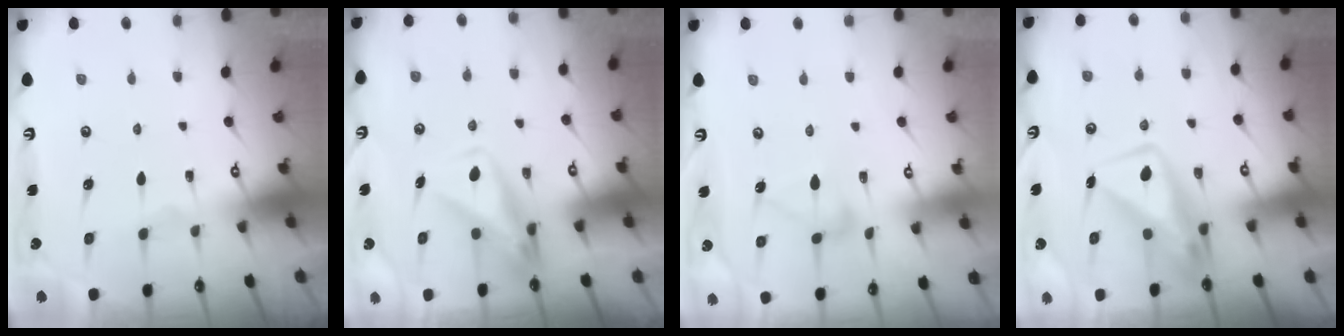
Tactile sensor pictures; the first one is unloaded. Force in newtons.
{"total": 10.6, "press": 10.5, "slide": 0.8}
{"total": 8.7, "press": 8.7, "slide": 0.5}
{"total": 8.0, "press": 7.9, "slide": 1.0}